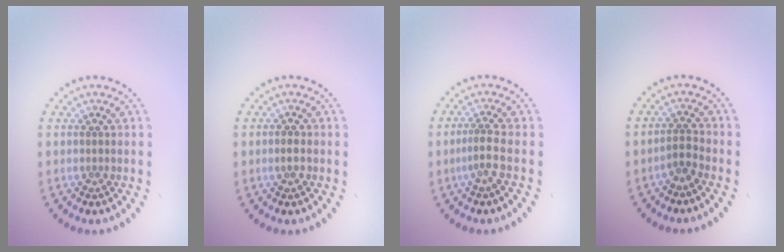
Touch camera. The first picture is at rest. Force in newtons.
{"total": 0.9, "press": 0.9, "slide": 0.1}
{"total": 1.8, "press": 1.2, "slide": 1.4}
{"total": 1.4, "press": 1.0, "slide": 0.9}